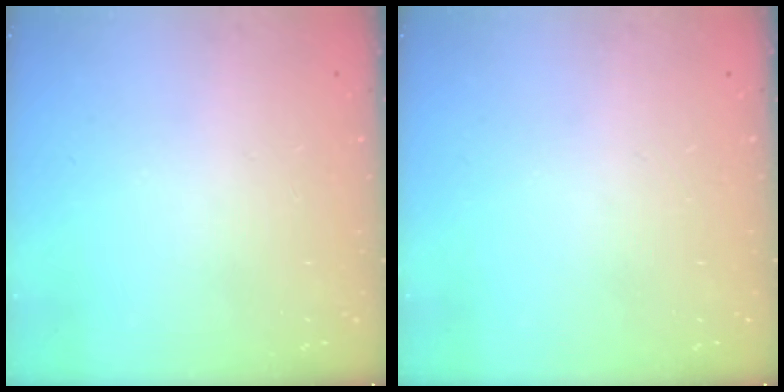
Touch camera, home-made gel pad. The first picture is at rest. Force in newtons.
{"total": 0.0}